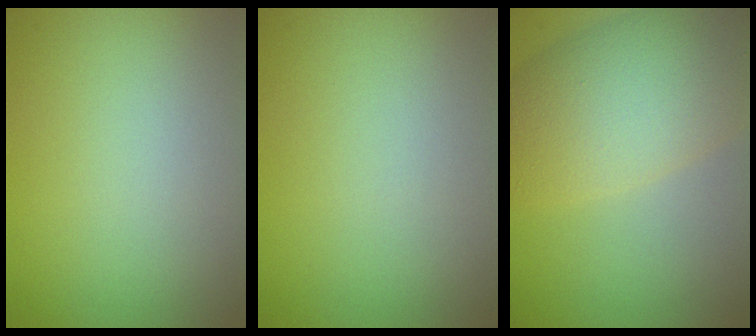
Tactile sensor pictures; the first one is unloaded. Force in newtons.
{"total": 0.0}
{"total": 8.7, "press": 8.7, "slide": 0.2}